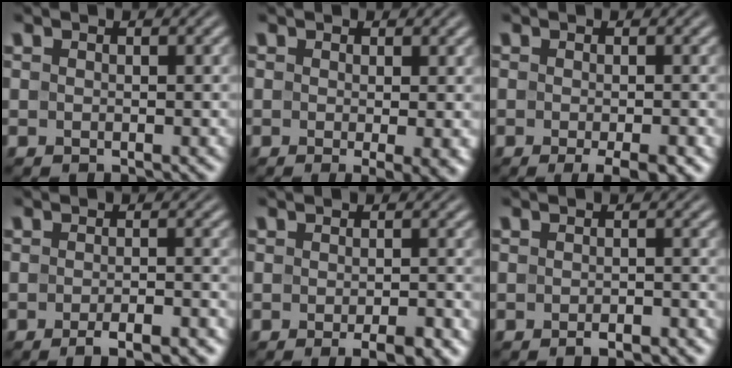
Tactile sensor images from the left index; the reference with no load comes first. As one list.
[{"total": 3.0, "force": [-0.5, 0.6, 2.9], "torque": [-0.040, -0.011, -0.008]}, {"total": 3.3, "force": [-1.5, 0.6, 2.8], "torque": [-0.039, -0.002, -0.022]}, {"total": 3.6, "force": [-2.3, 0.9, 2.7], "torque": [-0.038, 0.000, -0.035]}, {"total": 3.2, "force": [-1.7, 0.7, 2.6], "torque": [-0.038, -0.004, -0.023]}, {"total": 1.9, "force": [-1.4, 0.6, 1.2], "torque": [-0.015, 0.001, -0.019]}]